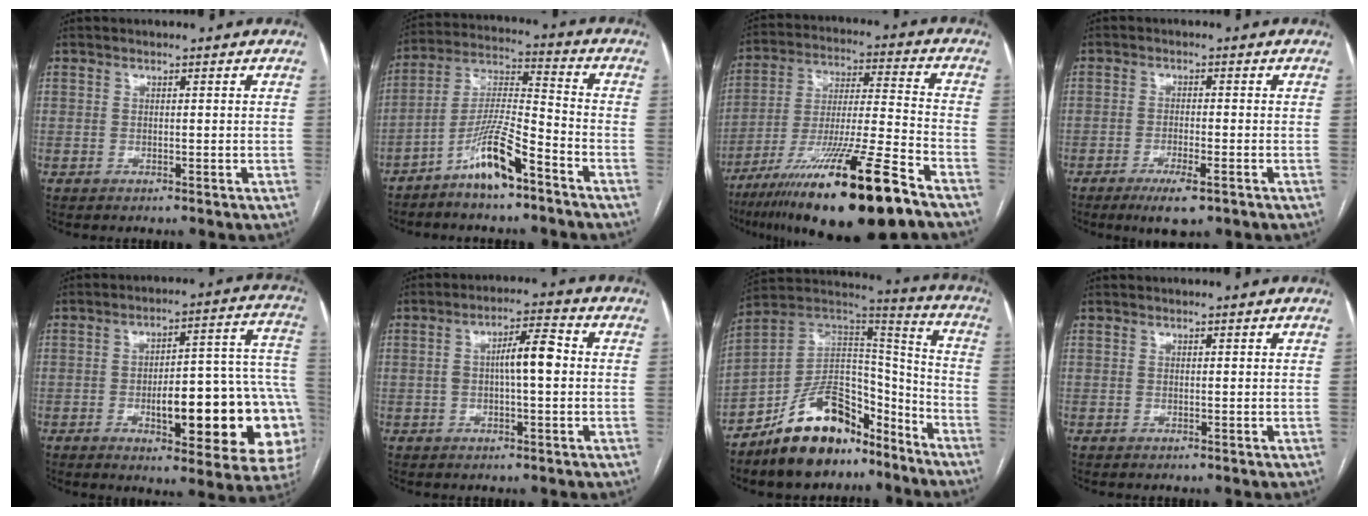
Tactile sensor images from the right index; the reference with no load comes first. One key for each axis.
{"total": 10.2, "fx": -6.6, "fy": 1.2, "fz": 7.6, "tx": -0.156, "ty": 0.000, "tz": -0.127}
{"total": 22.1, "fx": -14.4, "fy": 0.6, "fz": 16.8, "tx": -0.278, "ty": -0.039, "tz": -0.250}
{"total": 5.2, "fx": -3.2, "fy": 0.9, "fz": 4.1, "tx": -0.076, "ty": -0.010, "tz": -0.050}
{"total": 22.7, "fx": -5.4, "fy": 5.6, "fz": 21.3, "tx": -0.194, "ty": 0.030, "tz": -0.055}
{"total": 6.4, "fx": 0.2, "fy": 1.3, "fz": 6.2, "tx": -0.110, "ty": 0.020, "tz": 0.002}
{"total": 17.3, "fx": -12.2, "fy": 8.3, "fz": 9.0, "tx": -0.148, "ty": 0.051, "tz": -0.206}
{"total": 0.0}